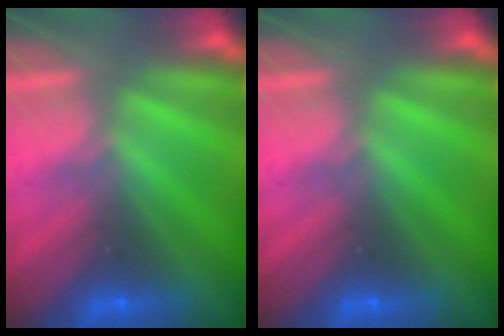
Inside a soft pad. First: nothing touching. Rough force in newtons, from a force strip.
{"total": 0.0}